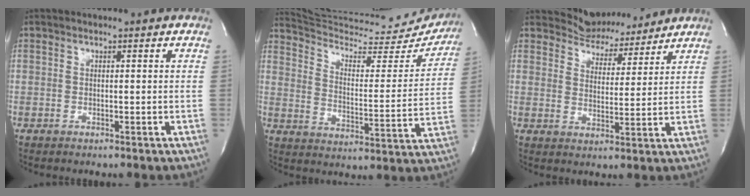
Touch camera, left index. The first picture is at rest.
{"total": 23.9, "force": [23.1, 3.2, 5.1], "torque": [-0.070, -0.065, 0.304]}
{"total": 7.4, "force": [6.9, 2.5, -0.1], "torque": [-0.003, -0.001, 0.103]}